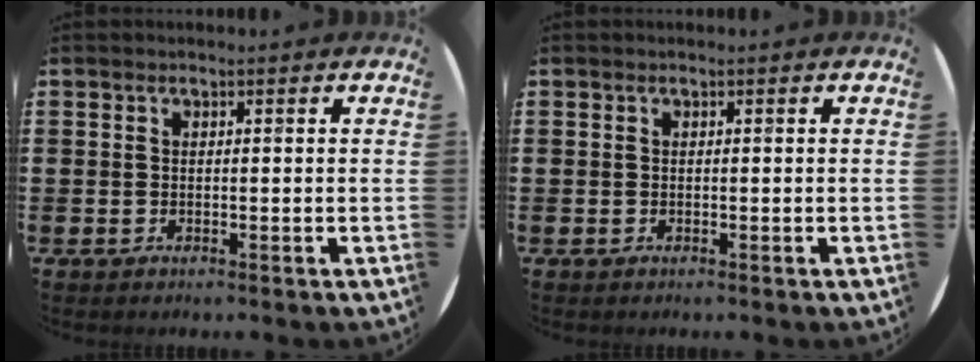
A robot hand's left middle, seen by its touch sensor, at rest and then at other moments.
{"total": 0.0}